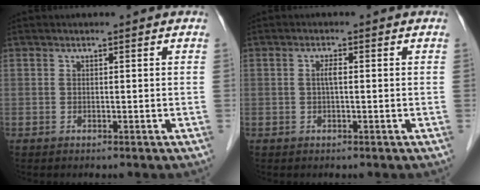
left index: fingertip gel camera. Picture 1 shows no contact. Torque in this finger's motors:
{"motor_torque": [0.29, 0.18, 0.01, 0.01]}